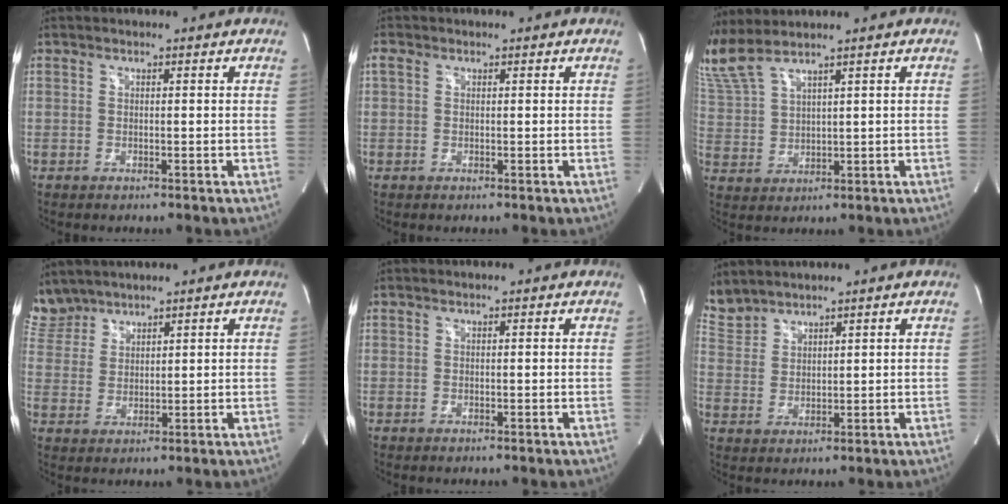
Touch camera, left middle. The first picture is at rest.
{"total": 1.1, "force": [0.4, 0.8, 0.6], "torque": [-0.017, 0.013, 0.008]}
{"total": 7.5, "force": [6.6, -0.1, 3.5], "torque": [-0.102, 0.011, 0.151]}
{"total": 5.8, "force": [5.5, 1.9, 0.0], "torque": [-0.009, 0.012, 0.123]}
{"total": 0.0}
{"total": 5.8, "force": [5.6, 1.6, 0.4], "torque": [-0.020, 0.012, 0.126]}